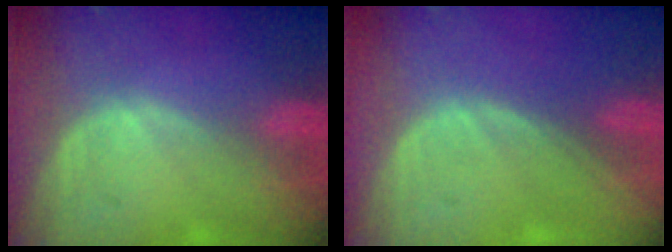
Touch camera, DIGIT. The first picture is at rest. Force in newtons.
{"total": 0.0}